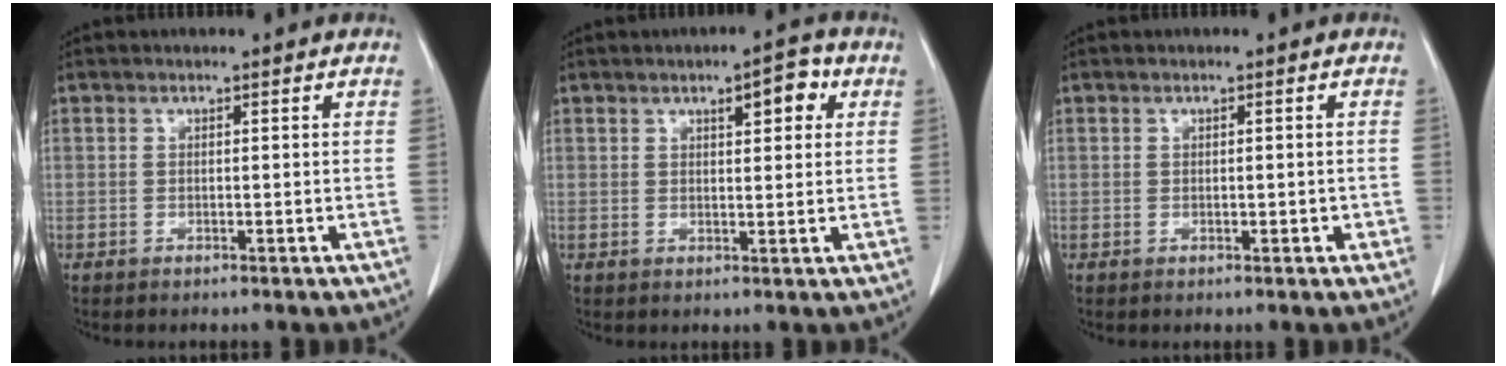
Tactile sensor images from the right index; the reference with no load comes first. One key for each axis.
{"total": 5.3, "fx": 2.2, "fy": 1.9, "fz": 4.4, "tx": -0.065, "ty": 0.011, "tz": 0.033}
{"total": 1.8, "fx": -0.4, "fy": 1.0, "fz": 1.4, "tx": -0.026, "ty": 0.005, "tz": 0.000}